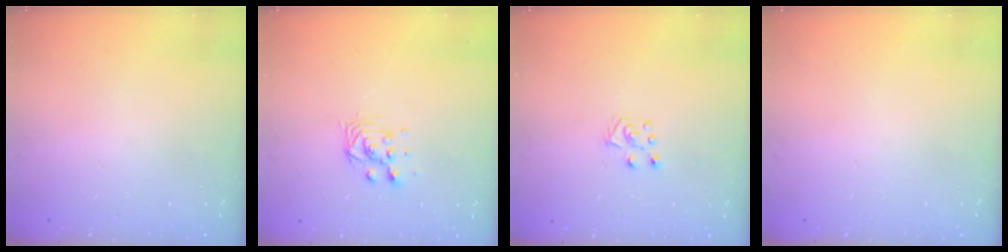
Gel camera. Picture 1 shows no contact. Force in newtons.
{"total": 4.9, "press": 4.9, "slide": 0.4}
{"total": 5.0, "press": 4.9, "slide": 0.4}
{"total": 0.0}